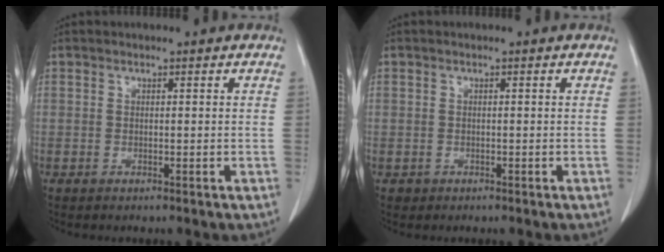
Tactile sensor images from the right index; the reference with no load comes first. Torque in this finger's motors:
{"motor_torque": [-1.13, 1.00, -1.05, -0.20]}